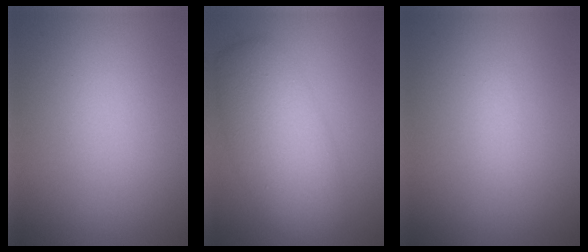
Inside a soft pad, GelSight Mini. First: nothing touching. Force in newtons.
{"total": 6.6, "press": 6.6, "slide": 0.1}
{"total": 0.6, "press": 0.6, "slide": 0.0}